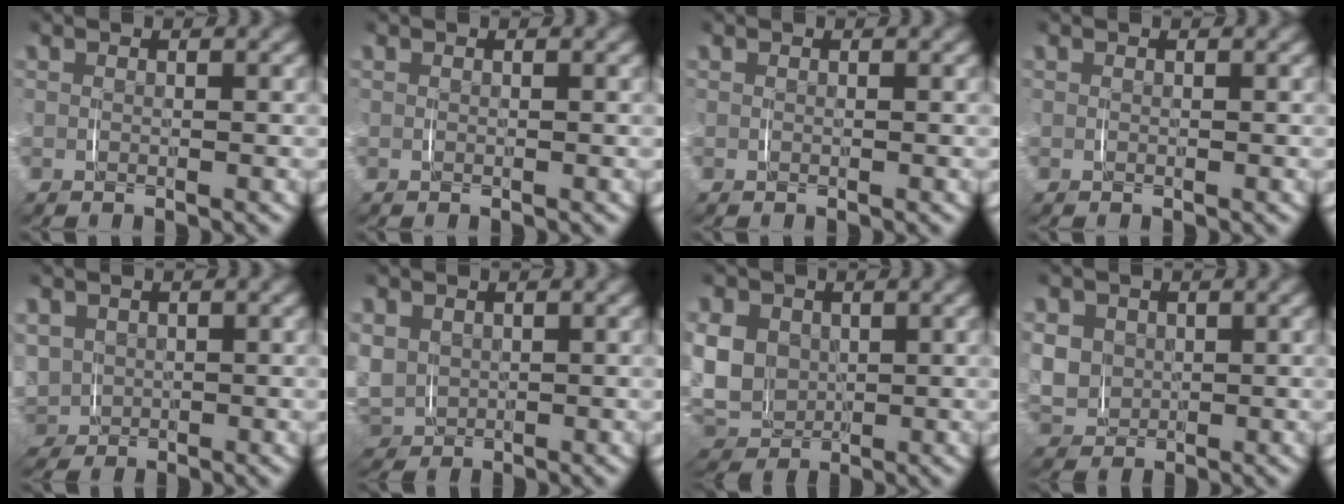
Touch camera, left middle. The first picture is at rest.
{"total": 0.0}
{"total": 0.0}
{"total": 0.0}
{"total": 5.4, "force": [-0.9, 5.0, 1.8], "torque": [-0.078, -0.040, -0.002]}
{"total": 5.6, "force": [-0.5, 5.3, 1.9], "torque": [-0.087, -0.033, 0.002]}
{"total": 6.5, "force": [-0.2, 5.6, 3.3], "torque": [-0.095, -0.029, 0.007]}
{"total": 5.1, "force": [0.1, 4.6, 2.2], "torque": [-0.076, -0.024, 0.011]}